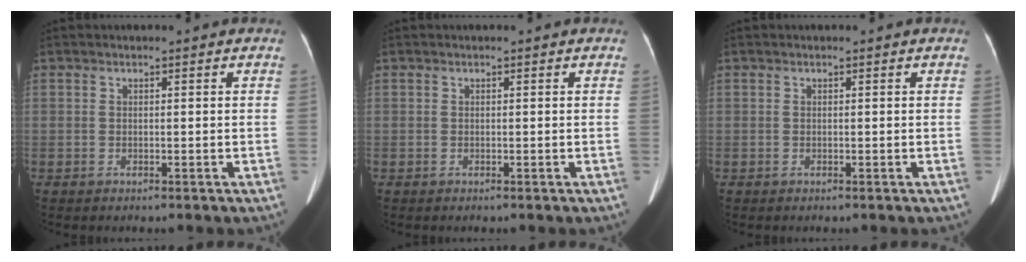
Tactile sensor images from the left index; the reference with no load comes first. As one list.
[{"total": 0.0}, {"total": 0.0}]